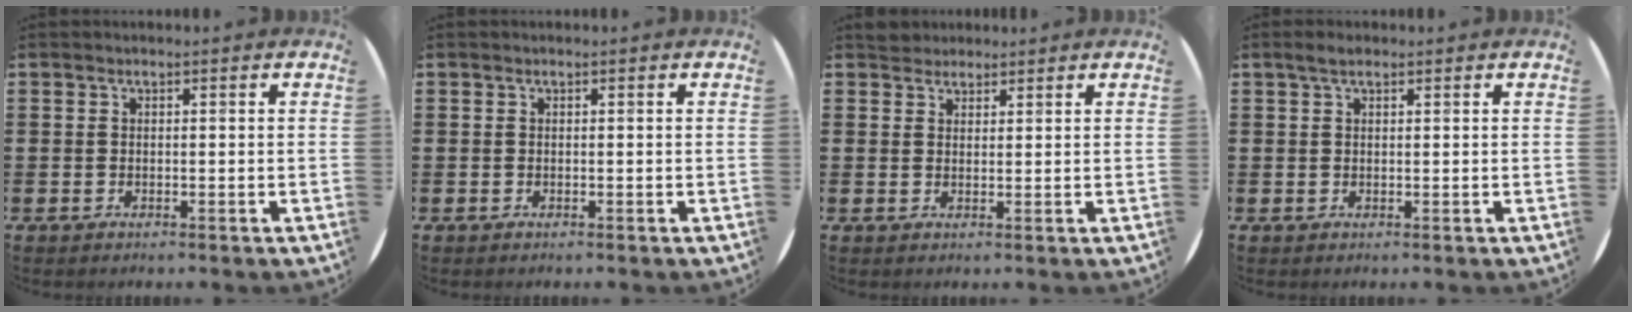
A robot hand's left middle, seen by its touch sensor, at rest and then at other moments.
{"total": 0.0}
{"total": 2.3, "force": [2.1, 0.9, -0.1], "torque": [0.007, 0.002, 0.041]}
{"total": 1.5, "force": [1.1, 0.6, 0.9], "torque": [-0.010, 0.001, 0.016]}